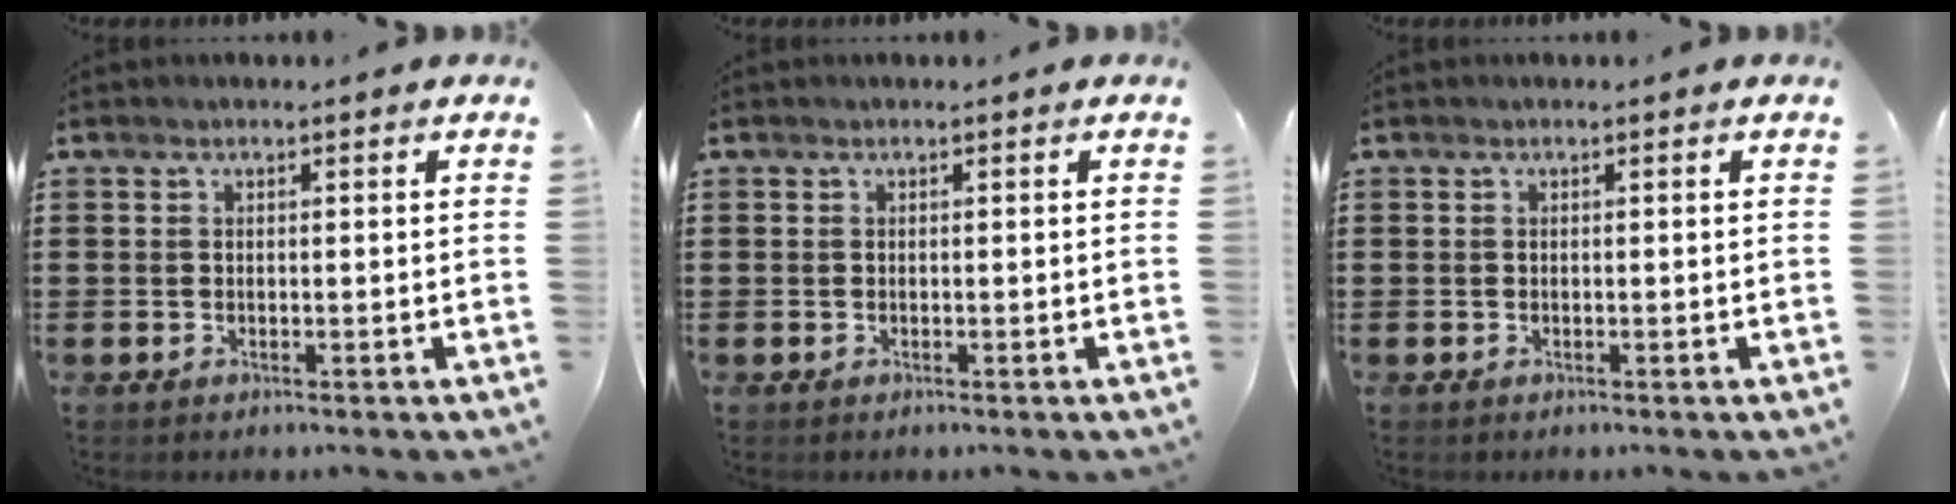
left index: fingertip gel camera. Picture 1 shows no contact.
{"total": 0.0}
{"total": 0.0}